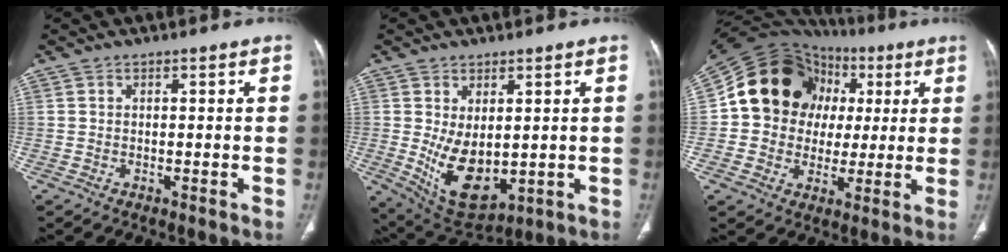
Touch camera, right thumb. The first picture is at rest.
{"total": 10.3, "force": [-0.1, 5.6, 8.7], "torque": [-0.136, -0.019, 0.028]}
{"total": 18.9, "force": [3.7, 16.4, 8.6], "torque": [-0.101, 0.031, 0.069]}